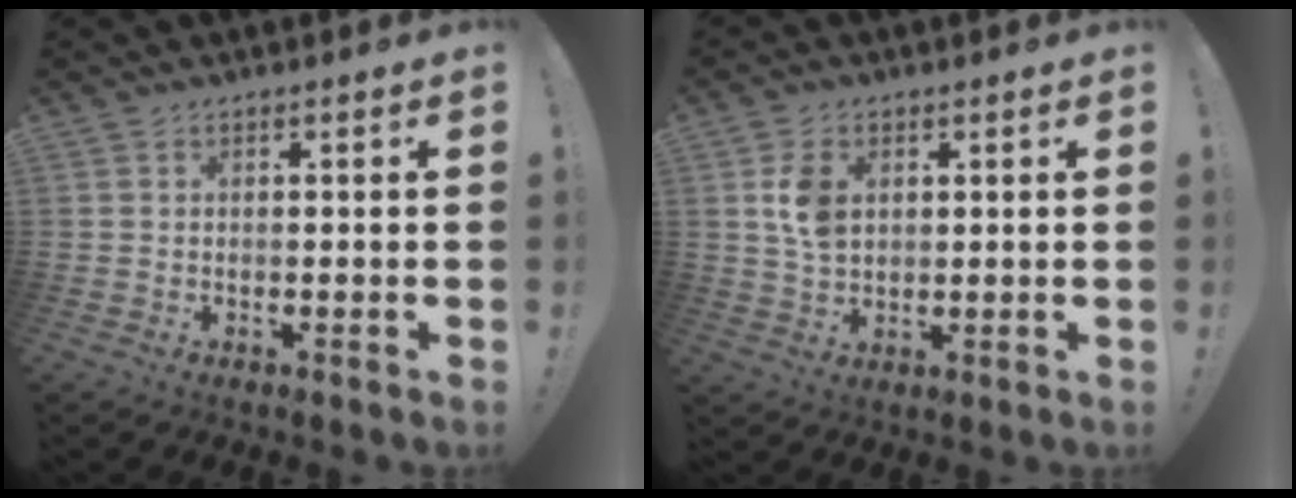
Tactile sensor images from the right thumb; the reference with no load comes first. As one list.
[{"total": 7.3, "force": [1.9, 5.2, 4.8], "torque": [-0.080, 0.002, 0.035]}]